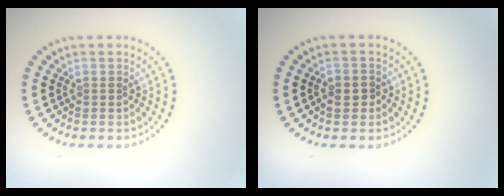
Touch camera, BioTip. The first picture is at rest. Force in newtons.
{"total": 1.3, "press": 1.2, "slide": 0.4}